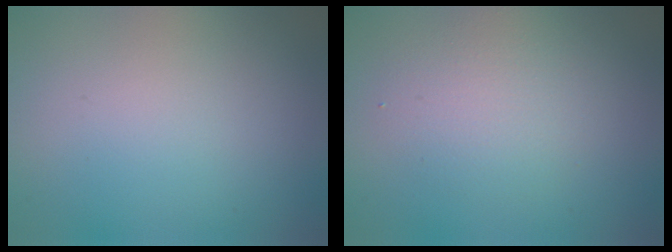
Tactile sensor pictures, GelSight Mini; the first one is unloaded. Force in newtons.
{"total": 2.8, "press": 2.8, "slide": 0.2}